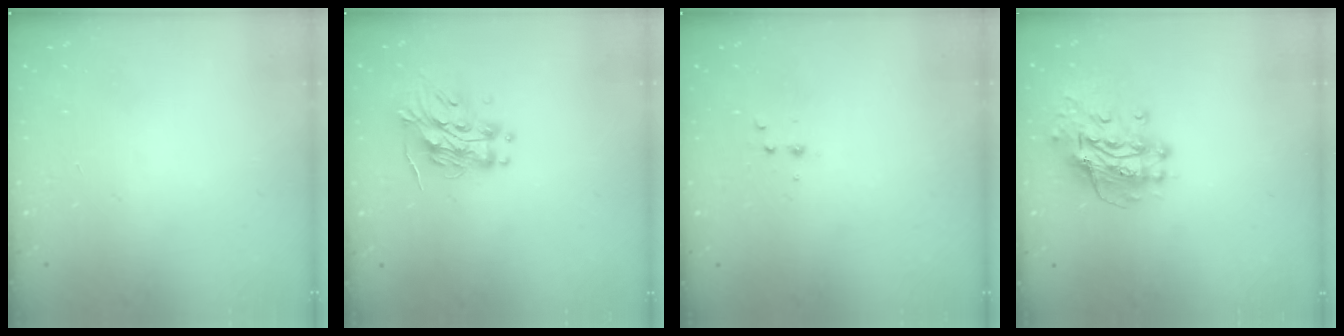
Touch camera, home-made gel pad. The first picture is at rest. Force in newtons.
{"total": 12.2, "press": 12.1, "slide": 1.2}
{"total": 2.9, "press": 2.7, "slide": 1.1}
{"total": 12.8, "press": 12.7, "slide": 1.1}